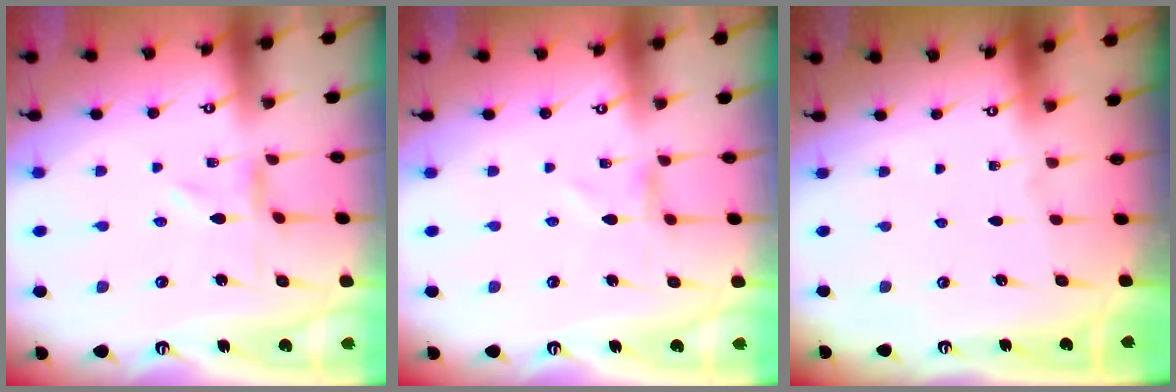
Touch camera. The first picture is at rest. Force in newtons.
{"total": 0.7, "press": 0.7, "slide": 0.1}
{"total": 0.0}